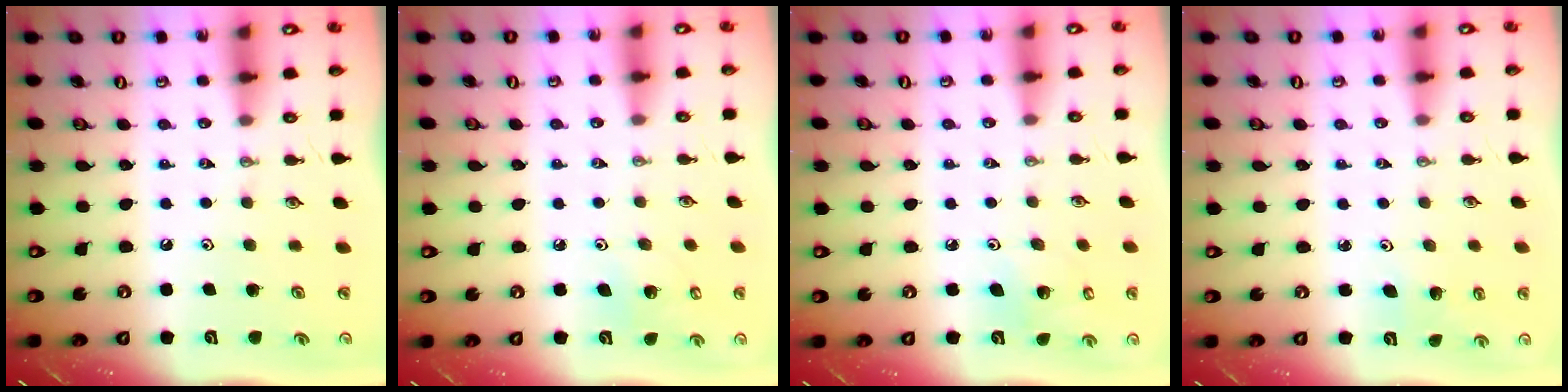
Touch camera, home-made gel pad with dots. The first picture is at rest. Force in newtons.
{"total": 5.5, "press": 5.5, "slide": 0.4}
{"total": 4.7, "press": 4.2, "slide": 2.1}
{"total": 2.6, "press": 2.5, "slide": 0.9}